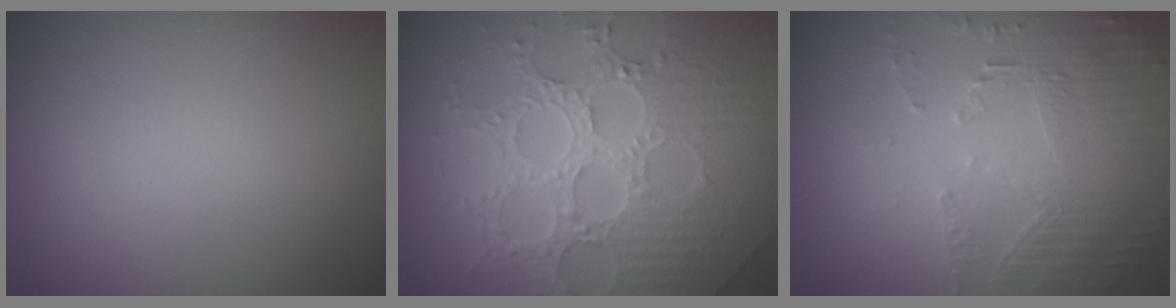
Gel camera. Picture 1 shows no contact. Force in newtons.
{"total": 8.1, "press": 5.9, "slide": 5.5}
{"total": 5.8, "press": 3.7, "slide": 4.4}